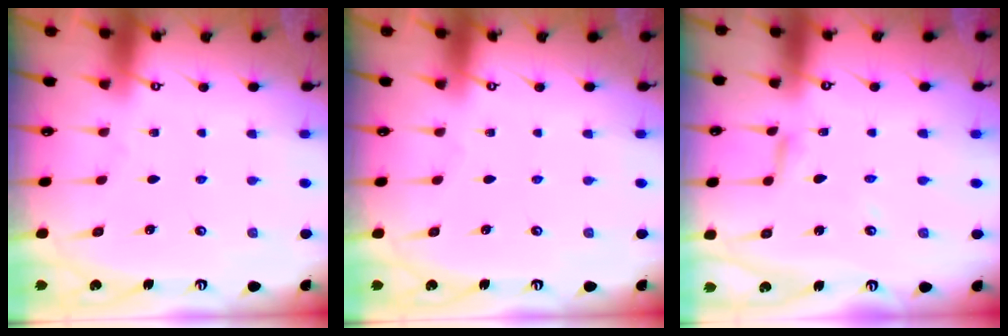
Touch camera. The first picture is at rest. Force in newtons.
{"total": 0.0}
{"total": 4.1, "press": 4.1, "slide": 0.3}